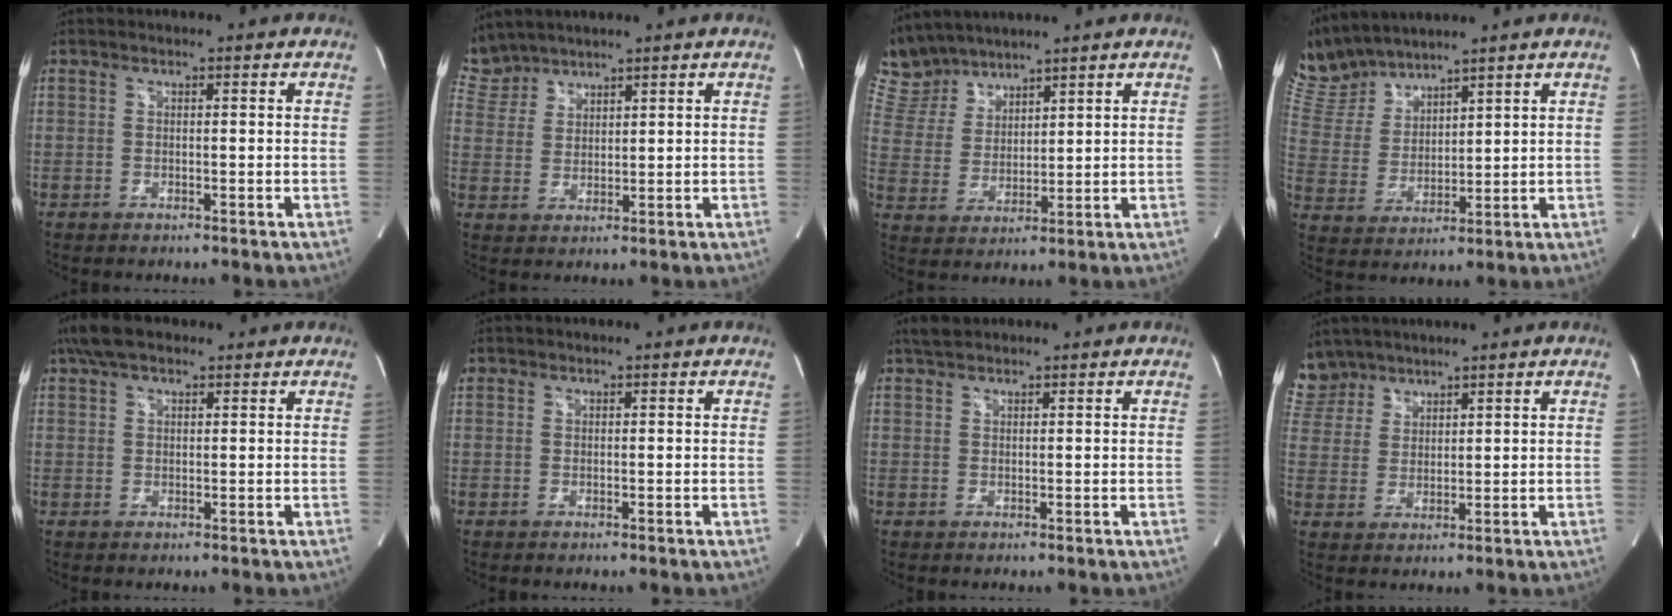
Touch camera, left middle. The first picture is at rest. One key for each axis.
{"total": 5.8, "fx": 5.4, "fy": 2.0, "fz": -0.1, "tx": -0.002, "ty": 0.009, "tz": 0.119}
{"total": 7.9, "fx": 7.6, "fy": 2.2, "fz": 0.5, "tx": -0.028, "ty": 0.015, "tz": 0.169}
{"total": 8.9, "fx": 8.7, "fy": 1.2, "fz": 1.2, "tx": -0.051, "ty": 0.015, "tz": 0.198}
{"total": 5.5, "fx": 4.0, "fy": 2.3, "fz": 2.9, "tx": -0.063, "ty": 0.027, "tz": 0.075}
{"total": 0.7, "fx": 0.4, "fy": 0.6, "fz": 0.1, "tx": 0.001, "ty": 0.011, "tz": 0.007}
{"total": 2.1, "fx": 1.9, "fy": 0.7, "fz": 0.7, "tx": -0.016, "ty": 0.012, "tz": 0.036}
{"total": 7.3, "fx": 6.2, "fy": 3.8, "fz": -0.1, "tx": -0.003, "ty": 0.009, "tz": 0.133}